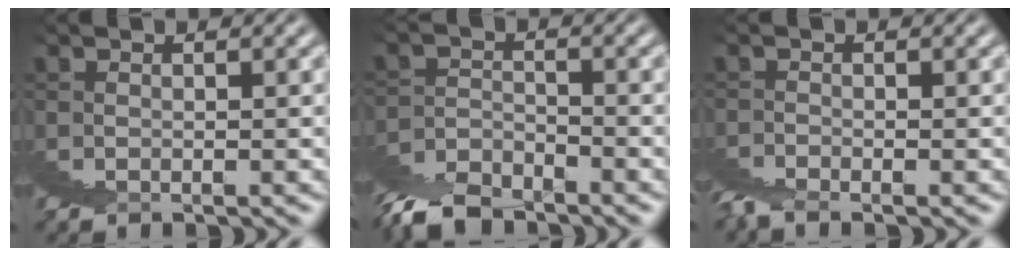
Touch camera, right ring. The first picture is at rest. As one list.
[{"total": 2.1, "force": [-2.0, -0.4, 0.1], "torque": [-0.019, -0.015, -0.029]}, {"total": 1.1, "force": [0.4, -0.9, -0.4], "torque": [0.023, 0.024, -0.009]}]